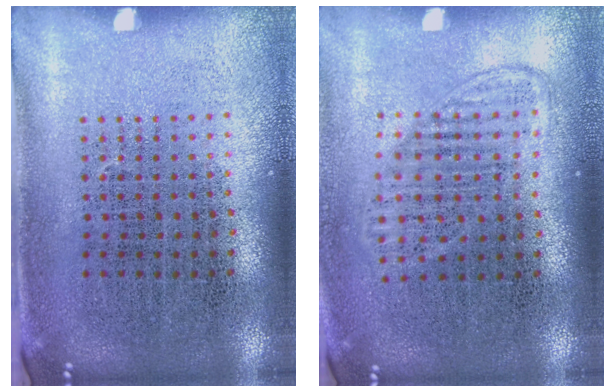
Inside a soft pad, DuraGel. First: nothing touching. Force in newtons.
{"total": 1.3, "press": 1.2, "slide": 0.6}